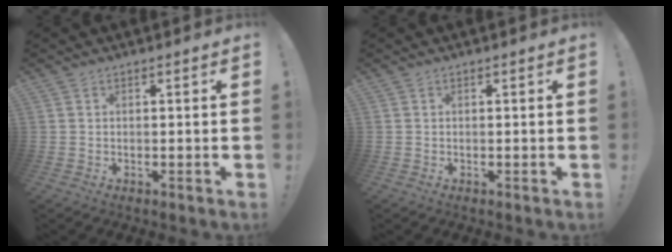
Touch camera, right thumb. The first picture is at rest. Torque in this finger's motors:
{"motor_torque": [-0.01, -0.01, 0.00, 0.00, 0.00]}